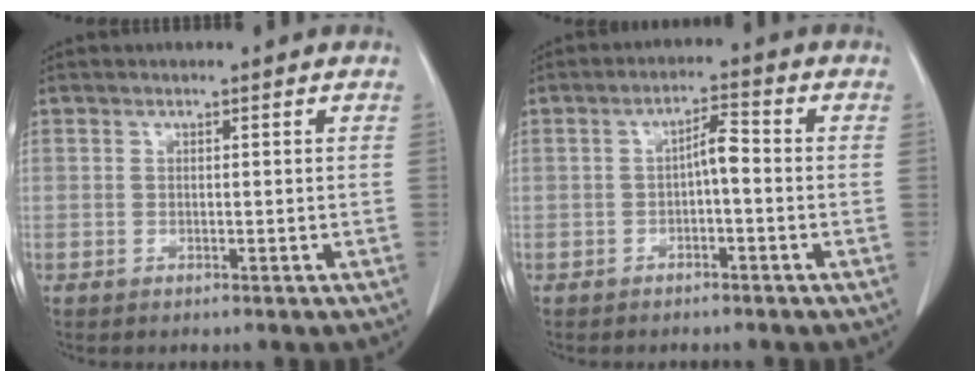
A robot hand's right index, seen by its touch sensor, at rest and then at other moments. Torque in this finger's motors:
{"motor_torque": [0.53, -0.10, 0.21, 0.06]}